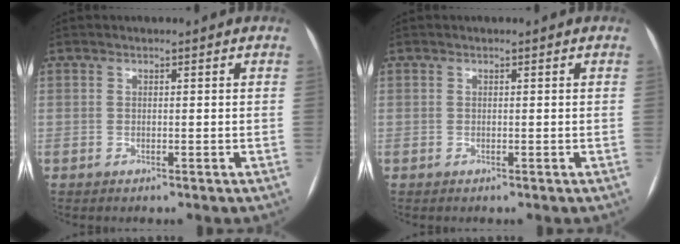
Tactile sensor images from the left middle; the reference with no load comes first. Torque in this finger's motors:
{"motor_torque": [0.00, 0.00, 0.00, 0.00]}